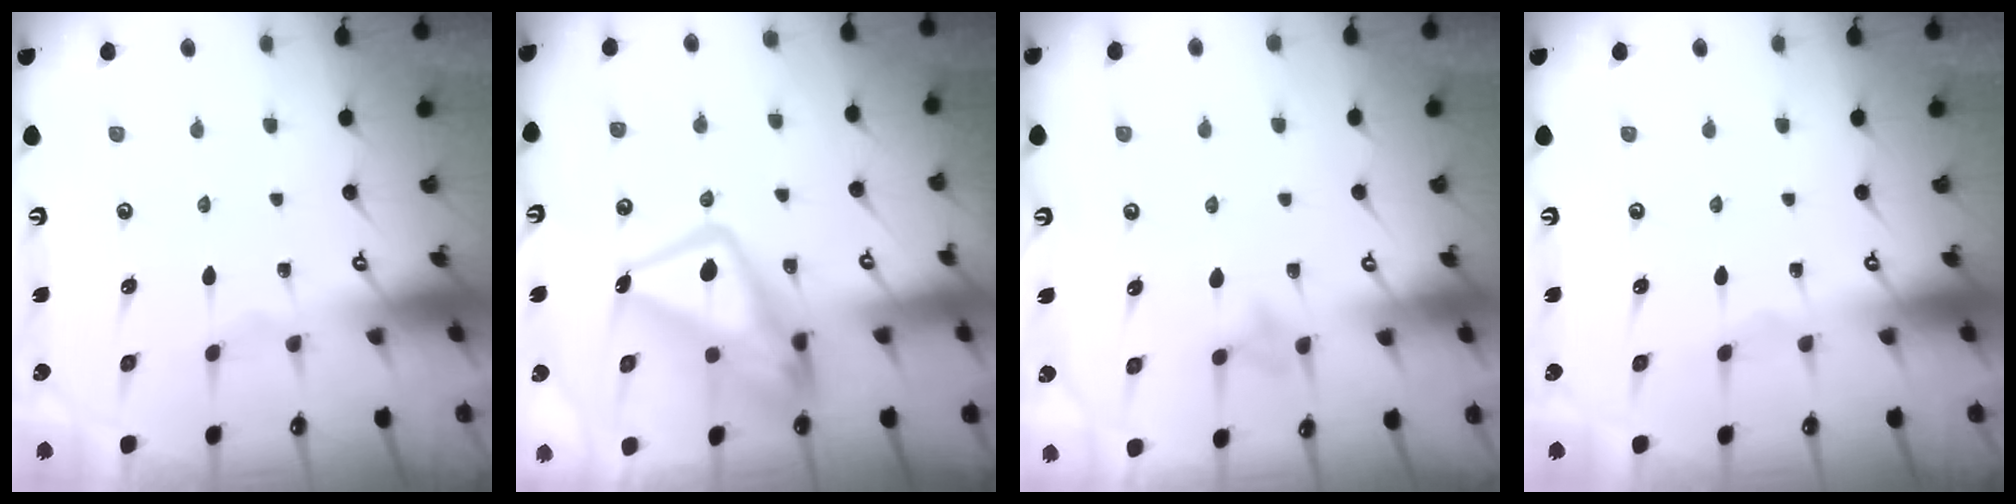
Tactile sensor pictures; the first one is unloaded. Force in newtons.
{"total": 14.2, "press": 14.1, "slide": 1.4}
{"total": 7.3, "press": 7.2, "slide": 0.7}
{"total": 0.0}